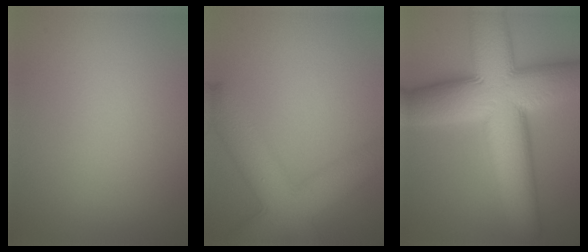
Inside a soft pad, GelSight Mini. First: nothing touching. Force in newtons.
{"total": 8.6, "press": 8.6, "slide": 0.4}
{"total": 15.9, "press": 15.9, "slide": 0.6}